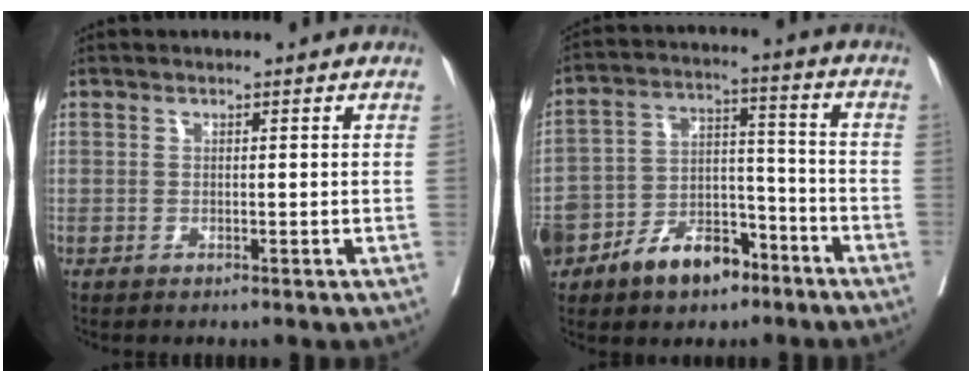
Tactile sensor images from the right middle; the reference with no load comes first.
{"total": 16.2, "force": [-9.5, 9.7, 8.8], "torque": [-0.186, 0.024, -0.159]}